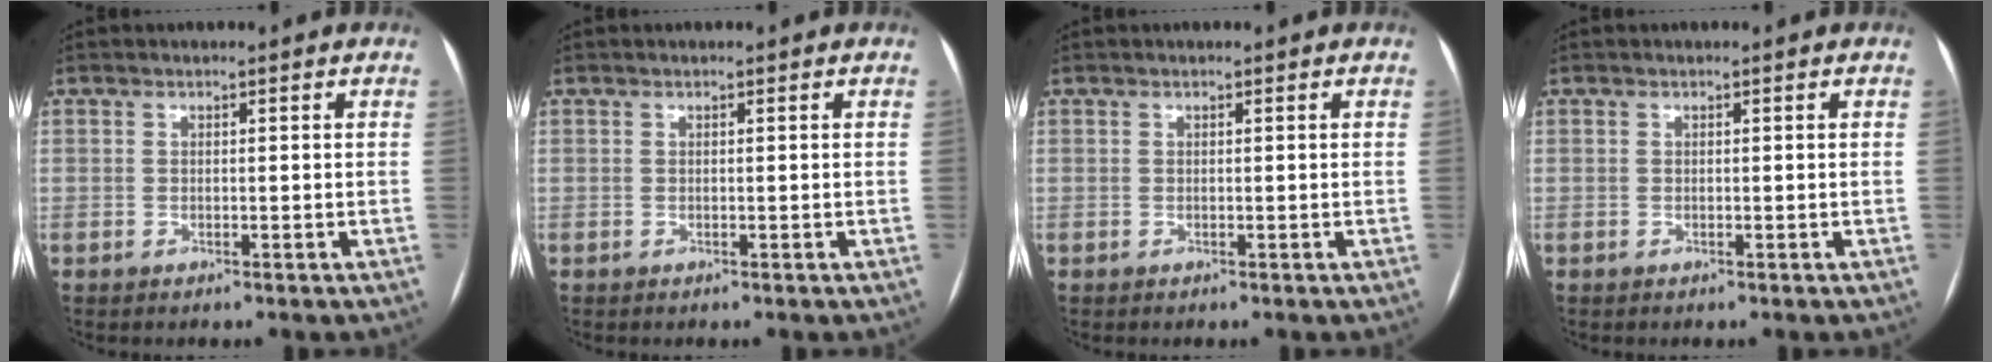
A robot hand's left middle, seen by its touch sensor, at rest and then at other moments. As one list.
[{"total": 0.0}, {"total": 0.0}, {"total": 0.0}]